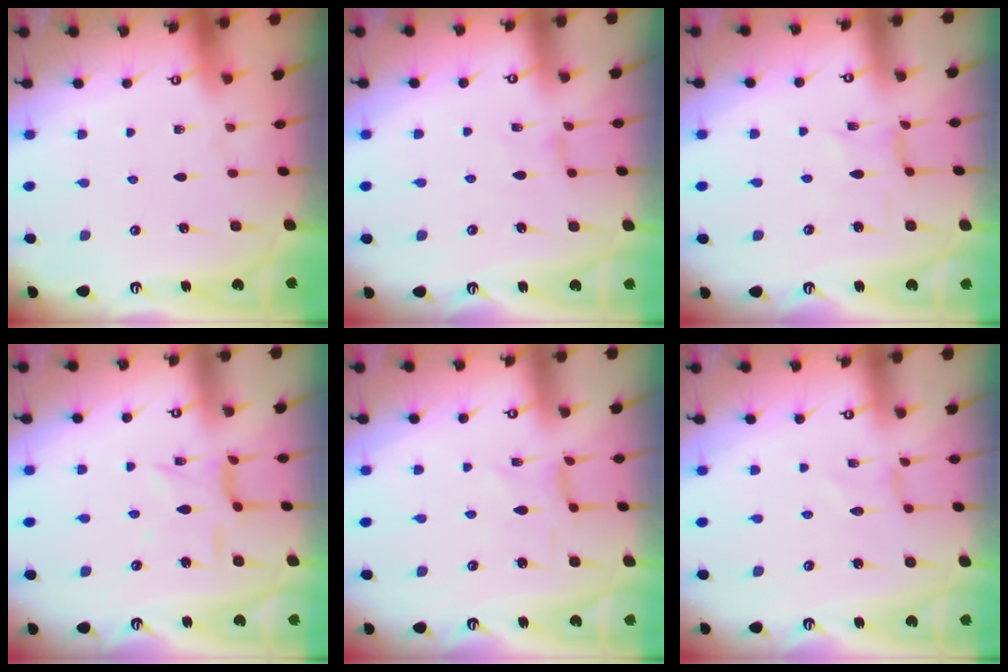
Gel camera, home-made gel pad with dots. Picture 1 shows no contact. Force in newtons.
{"total": 0.8, "press": 0.7, "slide": 0.3}
{"total": 0.8, "press": 0.8, "slide": 0.3}
{"total": 5.9, "press": 5.8, "slide": 0.9}
{"total": 0.0}
{"total": 0.0}